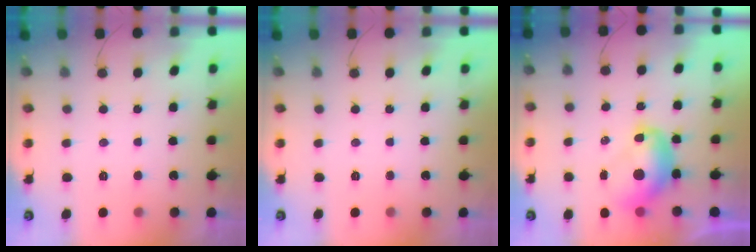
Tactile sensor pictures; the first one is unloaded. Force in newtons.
{"total": 0.0}
{"total": 9.5, "press": 9.5, "slide": 1.1}